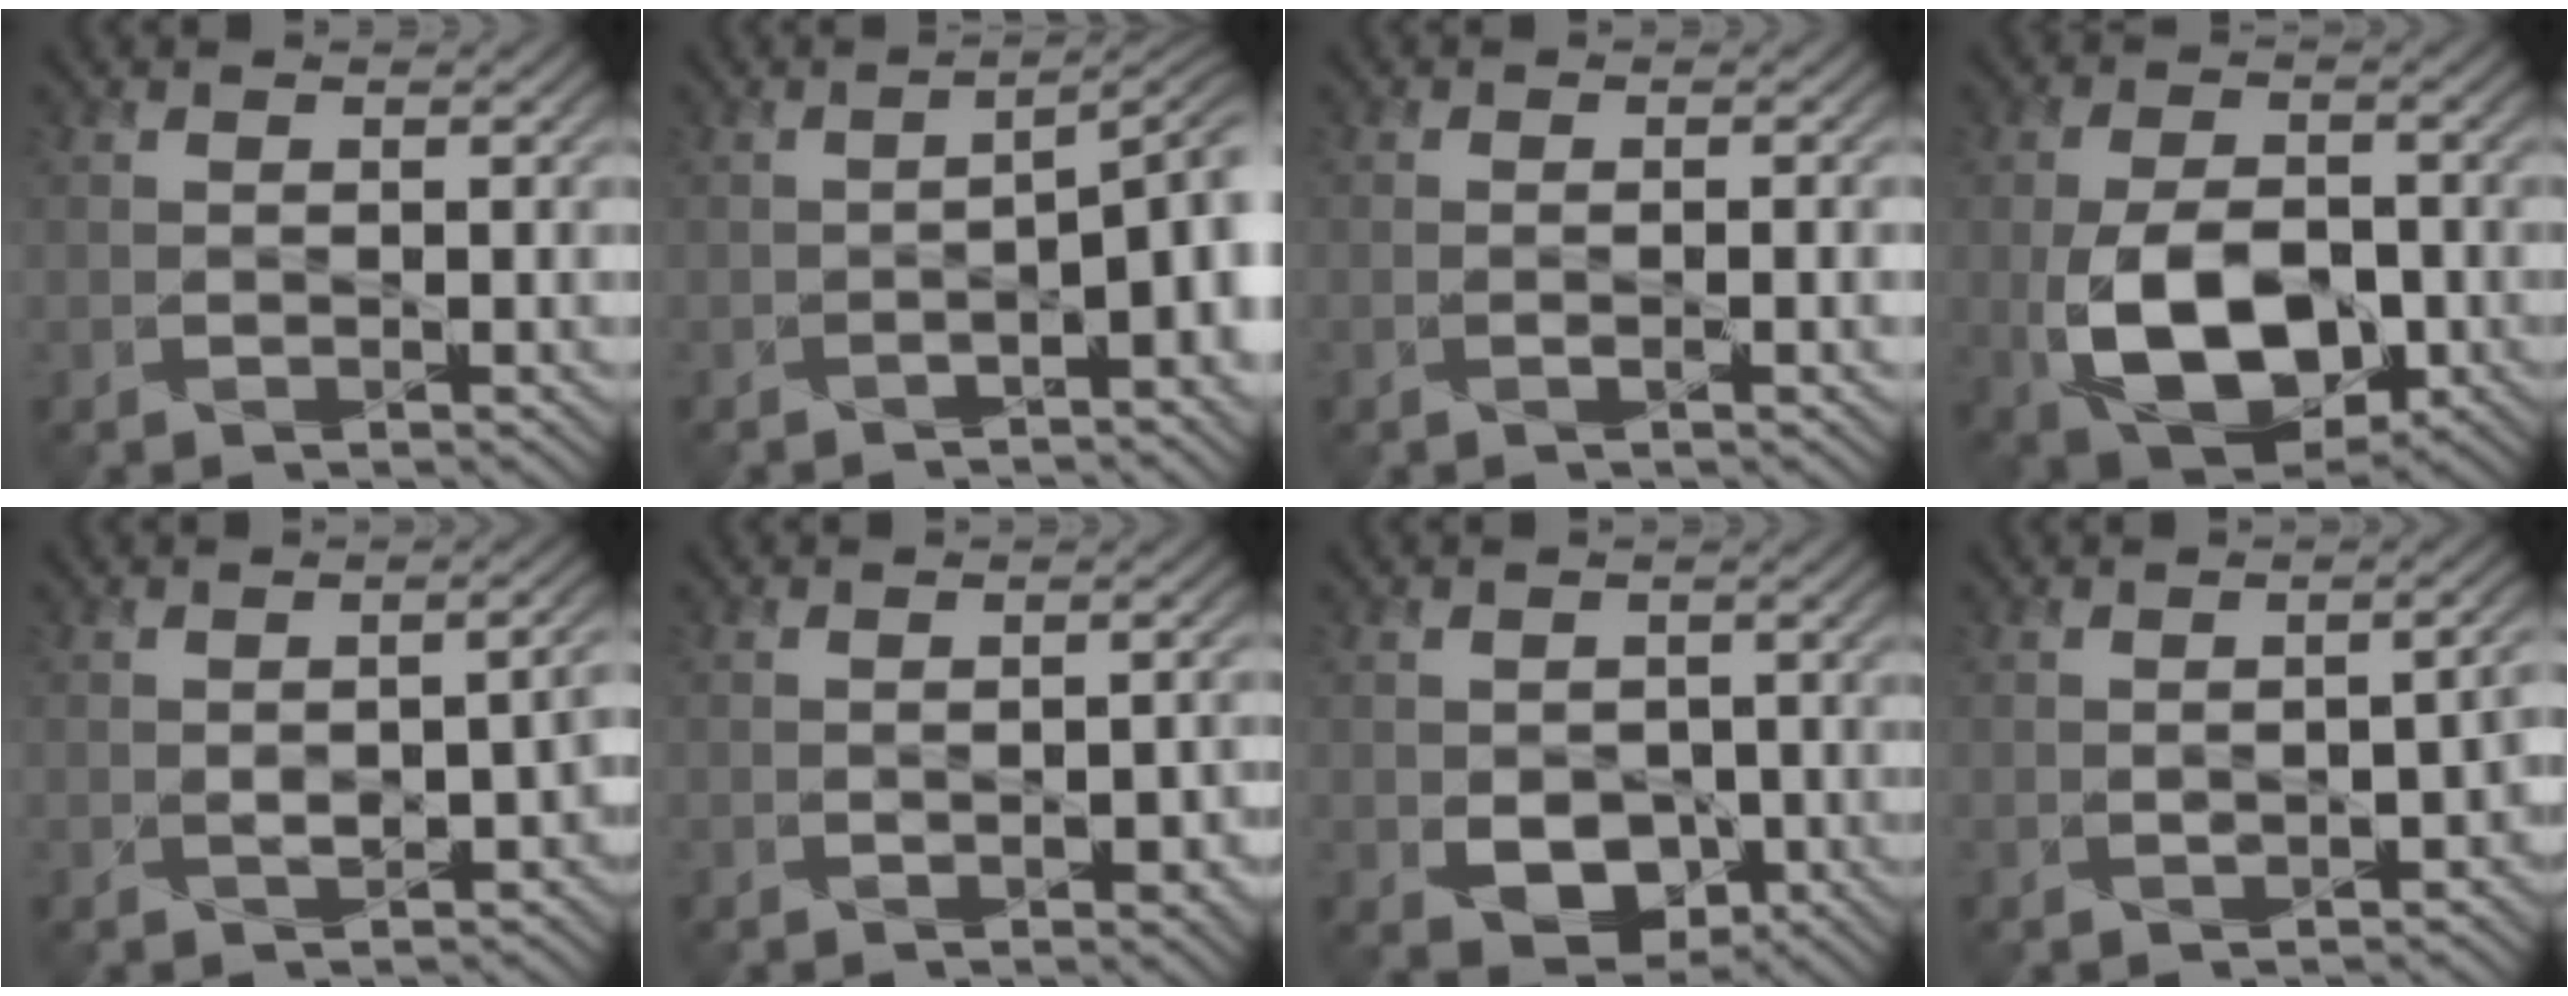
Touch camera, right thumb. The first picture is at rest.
{"total": 6.2, "force": [-1.5, 1.7, 5.7], "torque": [-0.074, -0.003, -0.024]}
{"total": 1.4, "force": [-0.5, 0.1, 1.3], "torque": [-0.021, 0.001, -0.011]}
{"total": 11.3, "force": [-3.3, 6.6, 8.5], "torque": [-0.172, -0.020, -0.058]}
{"total": 4.4, "force": [-1.4, 2.4, 3.4], "torque": [-0.043, -0.005, -0.015]}
{"total": 2.5, "force": [-0.9, 1.3, 1.9], "torque": [-0.023, -0.006, -0.008]}
{"total": 4.4, "force": [-1.1, 3.4, 2.5], "torque": [-0.059, -0.019, -0.011]}
{"total": 3.9, "force": [-1.4, 2.1, 2.9], "torque": [-0.033, -0.005, -0.013]}